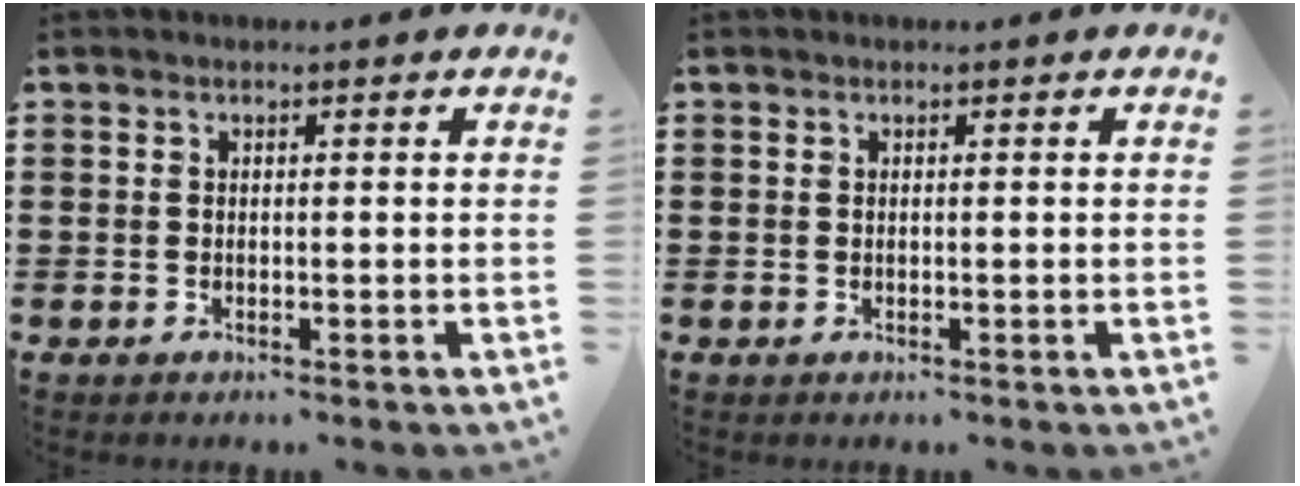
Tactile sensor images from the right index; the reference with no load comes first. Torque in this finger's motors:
{"motor_torque": [2.14, 0.00, 0.00, 0.01]}